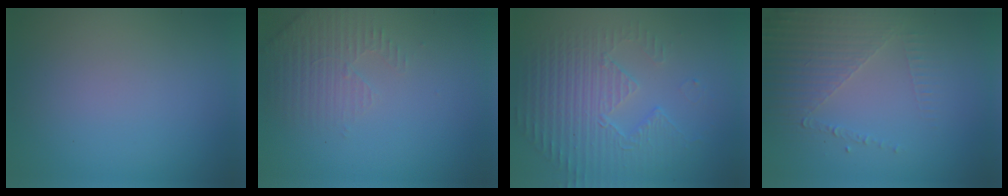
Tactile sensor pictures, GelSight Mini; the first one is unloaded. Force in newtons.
{"total": 2.8, "press": 2.7, "slide": 0.8}
{"total": 4.9, "press": 3.5, "slide": 3.4}
{"total": 4.9, "press": 2.9, "slide": 3.9}